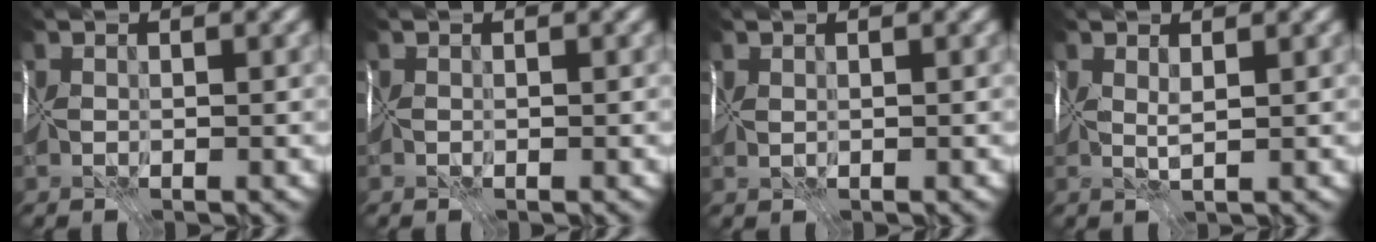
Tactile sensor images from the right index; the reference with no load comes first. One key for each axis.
{"total": 0.0}
{"total": 0.8, "fx": 0.6, "fy": -0.5, "fz": -0.1, "tx": 0.000, "ty": 0.003, "tz": 0.015}
{"total": 1.6, "fx": 0.9, "fy": -1.3, "fz": -0.1, "tx": 0.003, "ty": 0.001, "tz": 0.020}